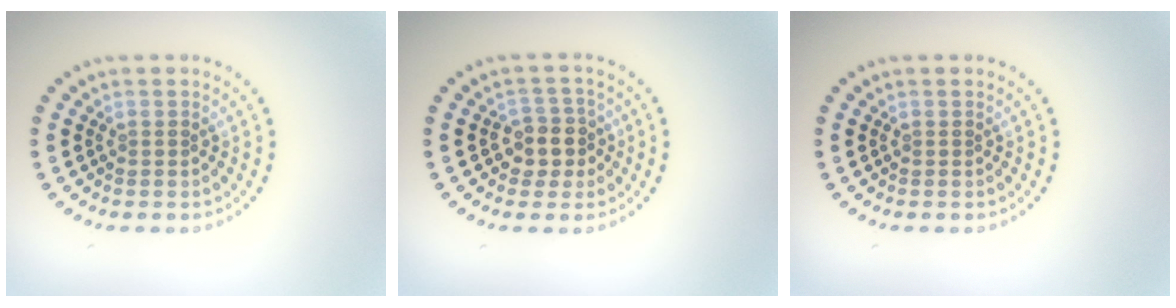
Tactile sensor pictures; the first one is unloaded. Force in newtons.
{"total": 2.8, "press": 2.5, "slide": 1.3}
{"total": 0.0}